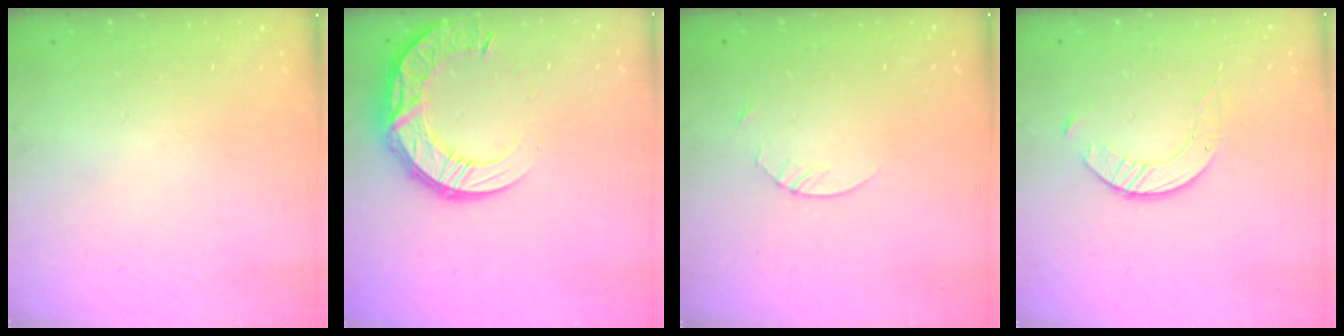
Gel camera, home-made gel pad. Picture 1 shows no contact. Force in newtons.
{"total": 19.5, "press": 19.4, "slide": 1.5}
{"total": 1.4, "press": 1.4, "slide": 0.2}
{"total": 3.5, "press": 3.5, "slide": 0.5}